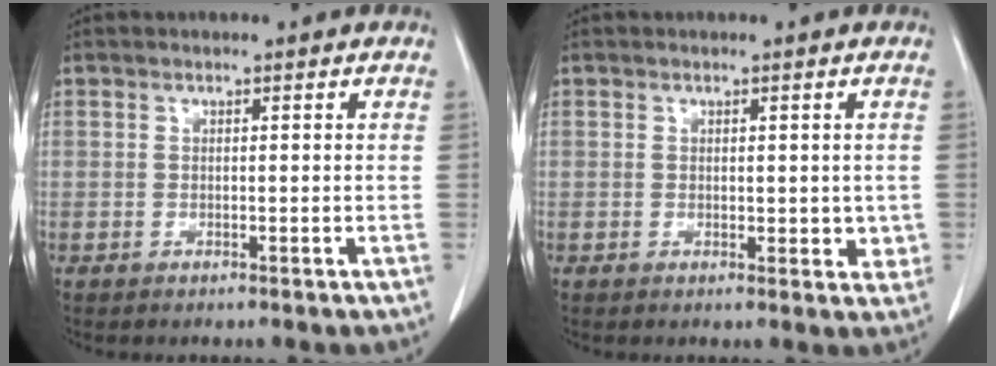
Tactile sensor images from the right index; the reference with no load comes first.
{"total": 3.2, "force": [0.1, 1.8, 2.6], "torque": [-0.023, -0.003, 0.004]}